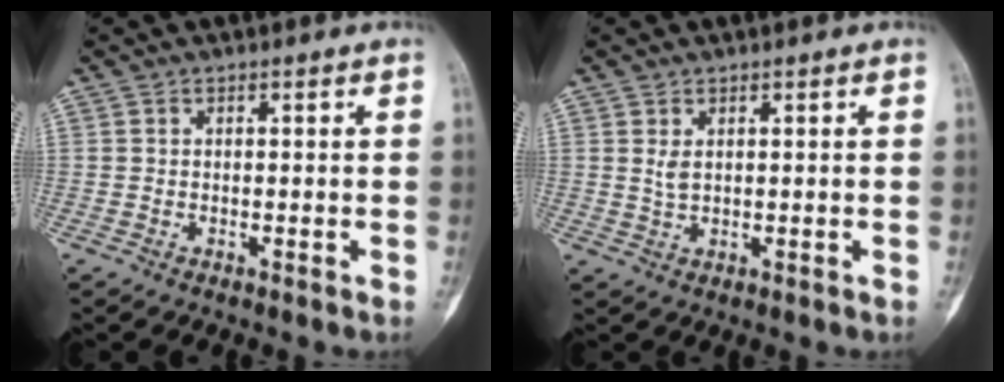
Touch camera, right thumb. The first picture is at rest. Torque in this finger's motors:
{"motor_torque": [-0.23, -0.22, 0.01, -0.01, 0.00]}